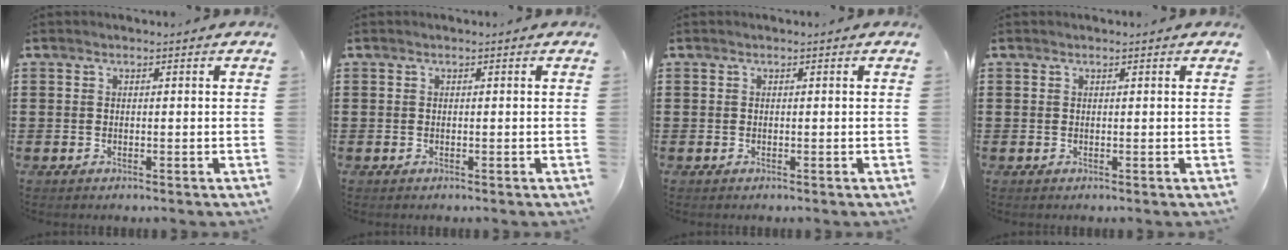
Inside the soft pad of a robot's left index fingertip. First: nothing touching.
{"total": 0.0}
{"total": 0.0}
{"total": 0.0}